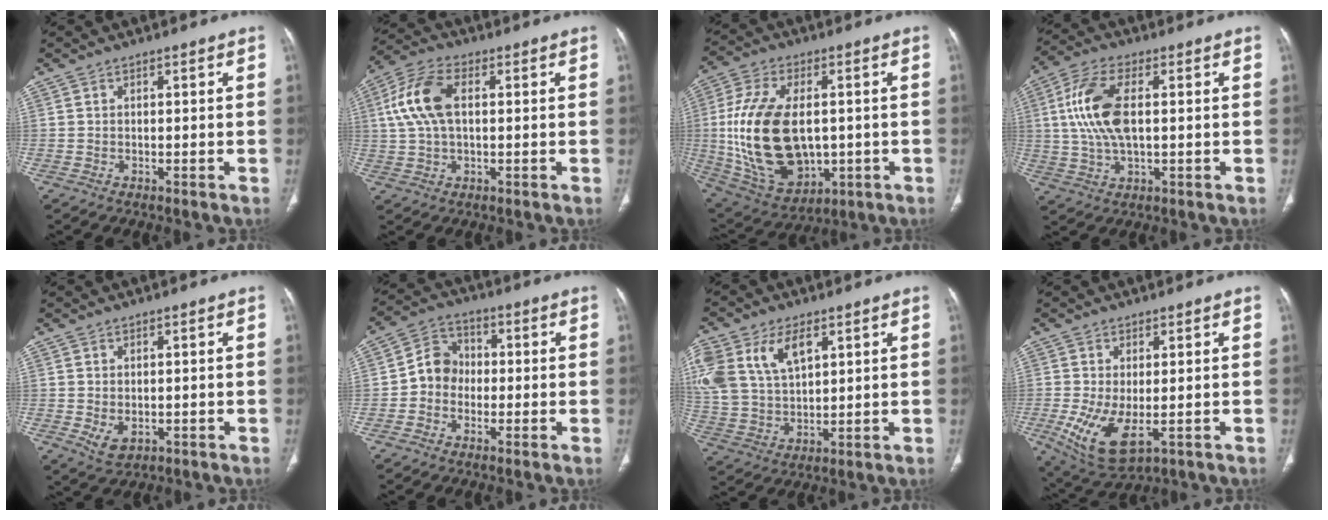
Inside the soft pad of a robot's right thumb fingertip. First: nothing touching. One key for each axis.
{"total": 10.3, "fx": 1.7, "fy": 5.7, "fz": 8.5, "tx": -0.186, "ty": 0.022, "tz": 0.031}
{"total": 21.8, "fx": -0.2, "fy": 13.0, "fz": 17.5, "tx": -0.343, "ty": -0.011, "tz": 0.020}
{"total": 12.1, "fx": 1.6, "fy": 5.7, "fz": 10.6, "tx": -0.230, "ty": 0.010, "tz": 0.032}
{"total": 3.5, "fx": -0.6, "fy": 2.4, "fz": 2.5, "tx": -0.042, "ty": -0.006, "tz": 0.002}
{"total": 6.5, "fx": -1.1, "fy": 5.7, "fz": 3.0, "tx": -0.029, "ty": 0.024, "tz": -0.035}
{"total": 16.9, "fx": 7.1, "fy": 10.6, "fz": 11.2, "tx": -0.248, "ty": -0.004, "tz": 0.141}
{"total": 9.4, "fx": -2.1, "fy": 4.2, "fz": 8.1, "tx": -0.163, "ty": -0.023, "tz": -0.021}